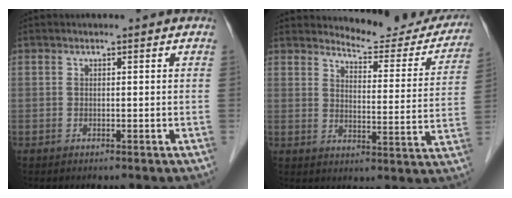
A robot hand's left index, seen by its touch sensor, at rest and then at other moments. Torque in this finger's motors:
{"motor_torque": [1.01, -1.13, 0.09, 0.01]}